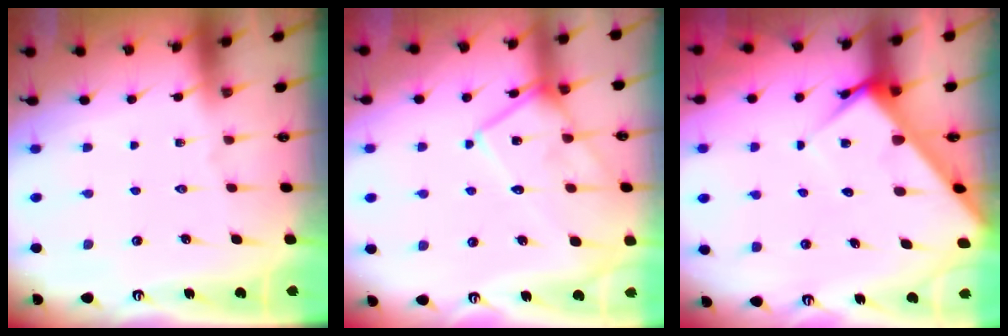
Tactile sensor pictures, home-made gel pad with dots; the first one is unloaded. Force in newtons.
{"total": 15.2, "press": 15.2, "slide": 1.1}
{"total": 6.2, "press": 6.2, "slide": 0.5}